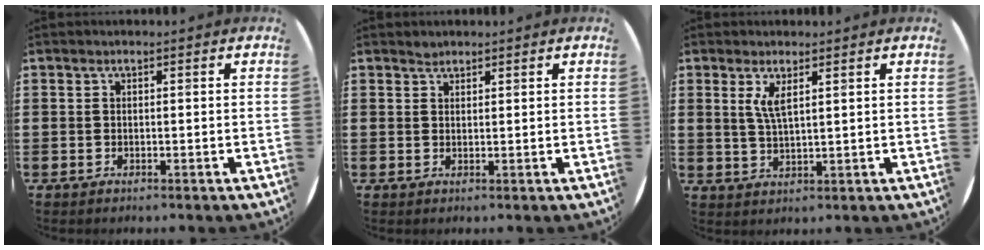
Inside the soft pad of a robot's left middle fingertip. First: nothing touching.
{"total": 0.9, "force": [0.9, 0.3, -0.1], "torque": [0.002, 0.002, 0.017]}
{"total": 3.2, "force": [1.9, 0.6, 2.5], "torque": [-0.053, 0.004, 0.033]}